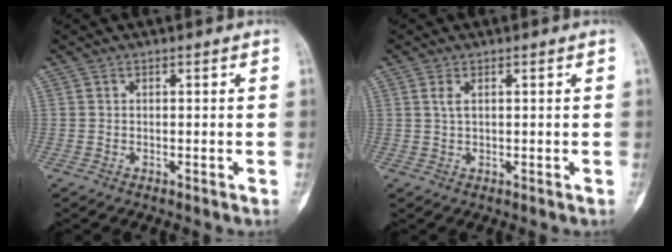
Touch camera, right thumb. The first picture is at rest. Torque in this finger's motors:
{"motor_torque": [-0.45, 0.31, -0.02, -0.02, -0.03]}